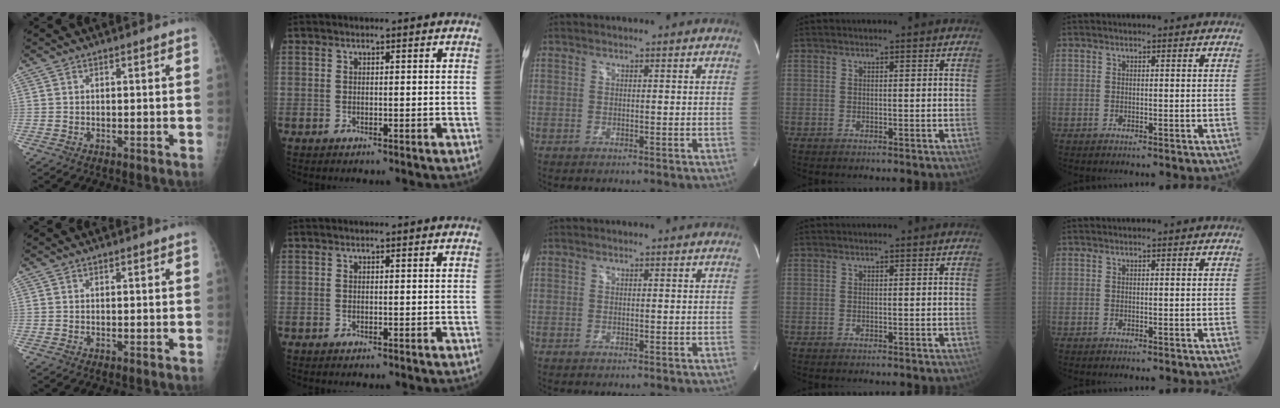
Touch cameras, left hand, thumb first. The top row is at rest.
{}